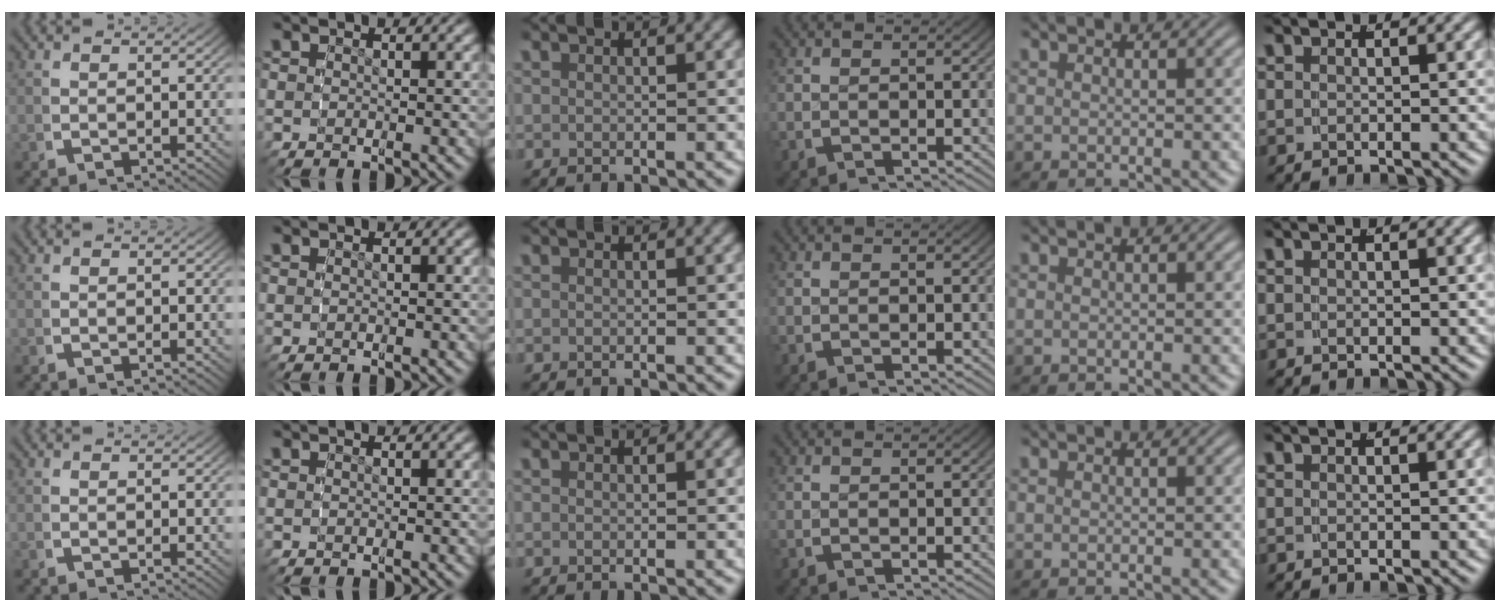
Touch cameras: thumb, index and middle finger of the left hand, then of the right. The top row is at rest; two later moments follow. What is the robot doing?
{"motion": "reach", "object": "shorts"}